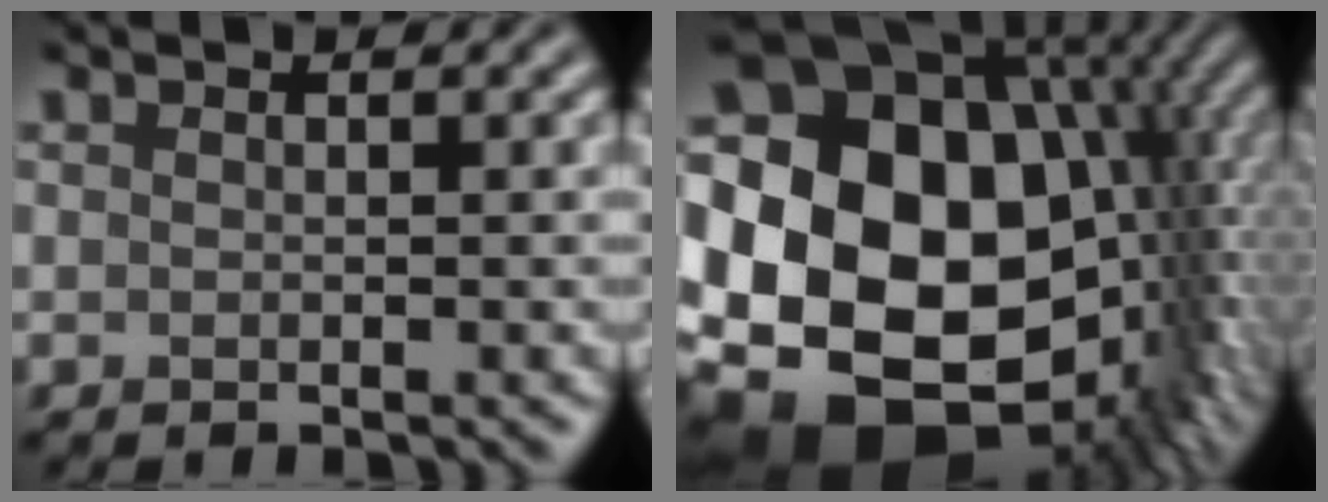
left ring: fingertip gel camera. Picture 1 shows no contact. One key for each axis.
{"total": 21.3, "fx": -1.5, "fy": 15.4, "fz": 14.5, "tx": -0.265, "ty": -0.004, "tz": -0.006}